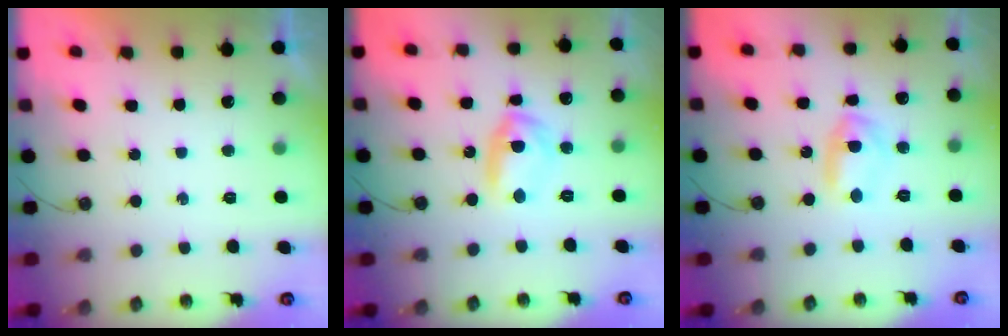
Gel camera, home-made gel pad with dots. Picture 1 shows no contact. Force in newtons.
{"total": 9.8, "press": 9.7, "slide": 0.7}
{"total": 5.6, "press": 4.2, "slide": 3.7}